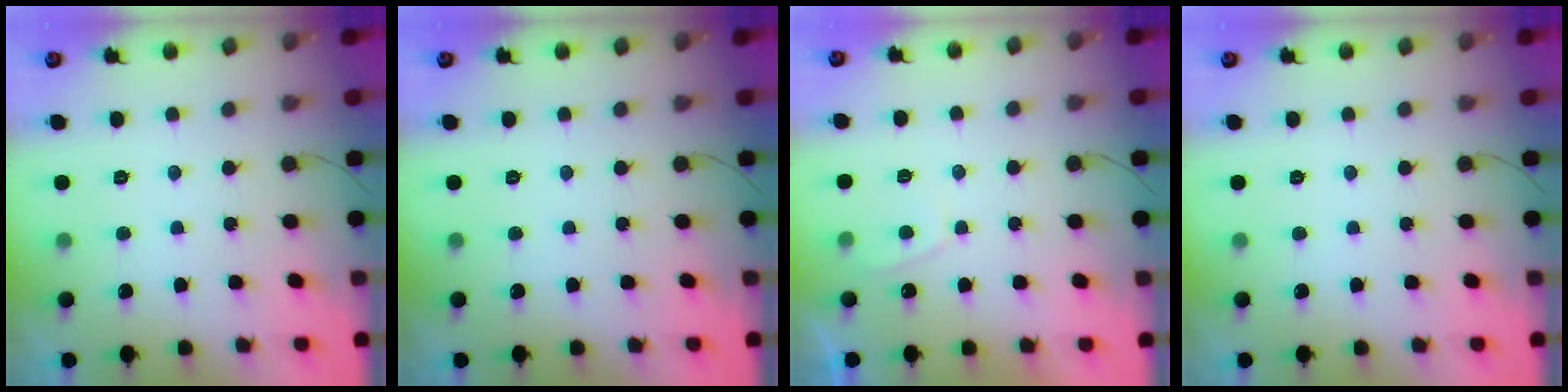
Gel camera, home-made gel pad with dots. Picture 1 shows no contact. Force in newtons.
{"total": 0.0}
{"total": 1.8, "press": 1.7, "slide": 0.6}
{"total": 0.0}